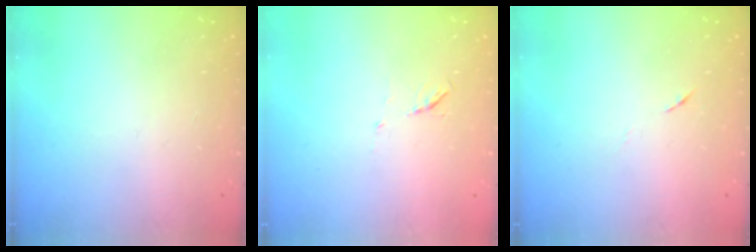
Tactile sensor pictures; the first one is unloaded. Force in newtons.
{"total": 4.0, "press": 4.0, "slide": 0.6}
{"total": 3.9, "press": 3.5, "slide": 1.6}